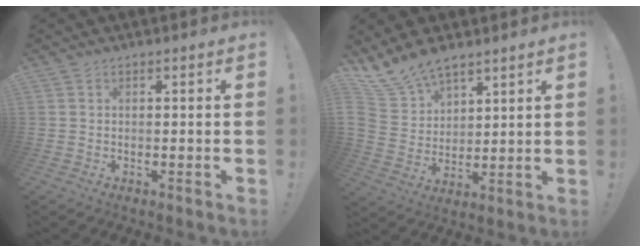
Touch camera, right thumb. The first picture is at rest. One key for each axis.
{"total": 12.1, "fx": 9.9, "fy": 5.8, "fz": 3.7, "tx": -0.095, "ty": -0.064, "tz": 0.196}